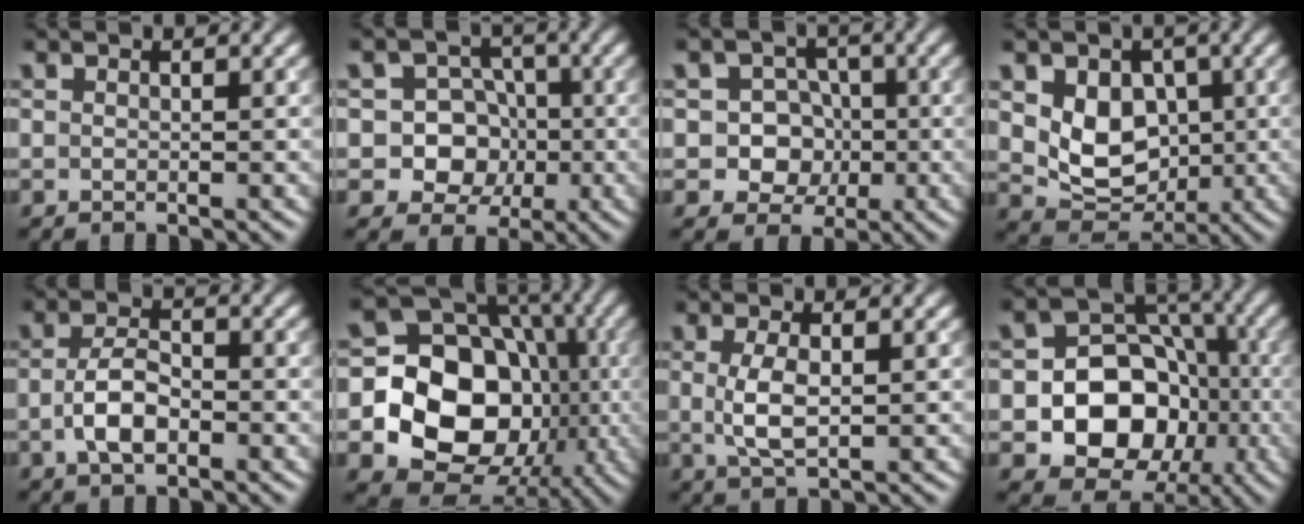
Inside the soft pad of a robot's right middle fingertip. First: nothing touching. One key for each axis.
{"total": 7.5, "fx": -1.3, "fy": 6.9, "fz": 2.6, "tx": -0.026, "ty": 0.030, "tz": -0.054}
{"total": 6.0, "fx": -0.8, "fy": 5.5, "fz": 2.2, "tx": -0.015, "ty": 0.027, "tz": -0.042}
{"total": 5.8, "fx": 0.6, "fy": 4.5, "fz": 3.6, "tx": -0.063, "ty": -0.012, "tz": 0.013}
{"total": 3.5, "fx": -1.2, "fy": 1.7, "fz": 2.9, "tx": -0.057, "ty": 0.001, "tz": -0.026}
{"total": 16.1, "fx": -2.9, "fy": 13.5, "fz": 8.2, "tx": -0.116, "ty": -0.015, "tz": -0.073}
{"total": 3.0, "fx": 0.1, "fy": 1.0, "fz": 2.8, "tx": -0.066, "ty": -0.003, "tz": 0.003}
{"total": 10.4, "fx": -2.6, "fy": 8.4, "fz": 5.6, "tx": -0.070, "ty": -0.001, "tz": -0.071}